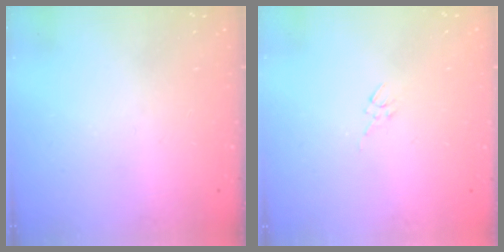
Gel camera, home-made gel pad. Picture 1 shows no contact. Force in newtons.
{"total": 2.7, "press": 2.7, "slide": 0.5}